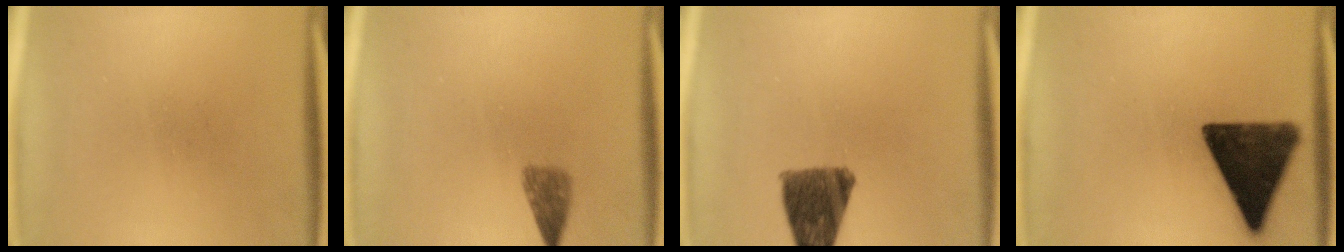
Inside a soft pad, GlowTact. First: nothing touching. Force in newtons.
{"total": 2.4}
{"total": 10.0}
{"total": 14.6}